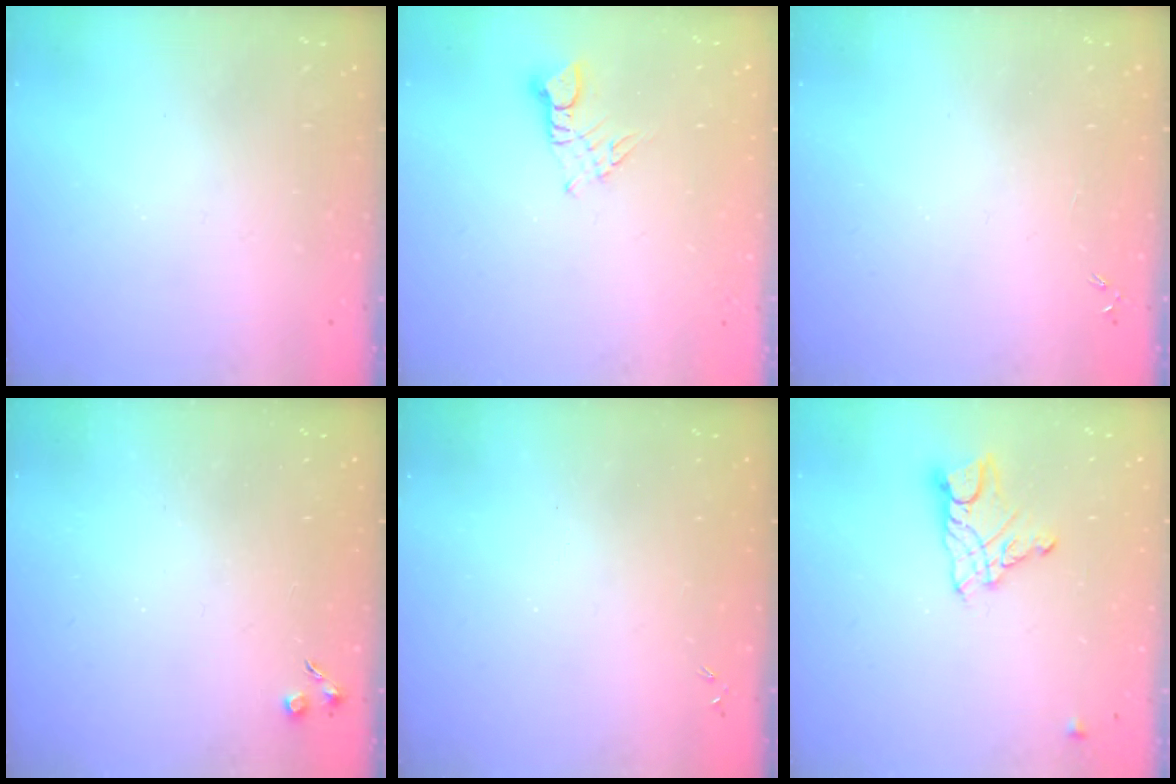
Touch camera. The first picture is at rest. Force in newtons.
{"total": 3.2, "press": 3.2, "slide": 0.4}
{"total": 0.0}
{"total": 3.6, "press": 3.6, "slide": 0.5}
{"total": 0.0}
{"total": 10.1, "press": 10.0, "slide": 0.8}